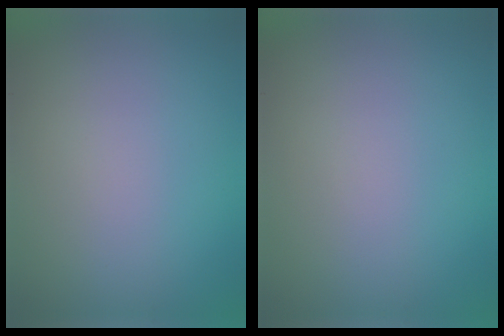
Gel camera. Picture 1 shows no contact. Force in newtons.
{"total": 0.0}